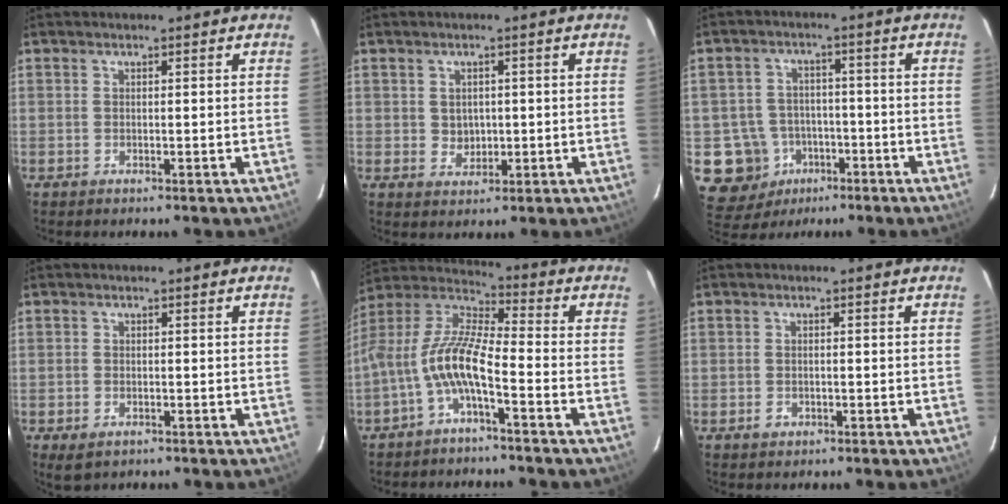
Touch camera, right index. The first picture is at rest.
{"total": 3.0, "force": [0.2, 2.7, 1.1], "torque": [-0.017, 0.004, 0.009]}
{"total": 10.7, "force": [-4.1, 9.7, 1.7], "torque": [-0.073, 0.029, -0.051]}
{"total": 2.9, "force": [-1.6, 1.9, 1.6], "torque": [-0.030, -0.009, -0.024]}
{"total": 10.3, "force": [-4.1, 2.3, 9.2], "torque": [-0.200, 0.011, -0.083]}
{"total": 1.6, "force": [-0.8, 1.3, 0.5], "torque": [-0.008, 0.001, -0.011]}